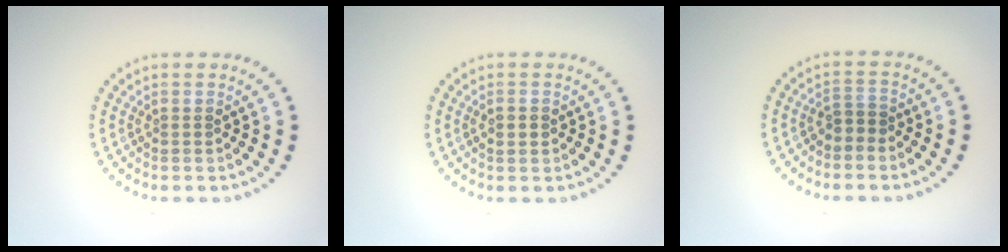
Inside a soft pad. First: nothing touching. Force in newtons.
{"total": 1.0, "press": 1.0, "slide": 0.2}
{"total": 1.5, "press": 1.2, "slide": 0.9}